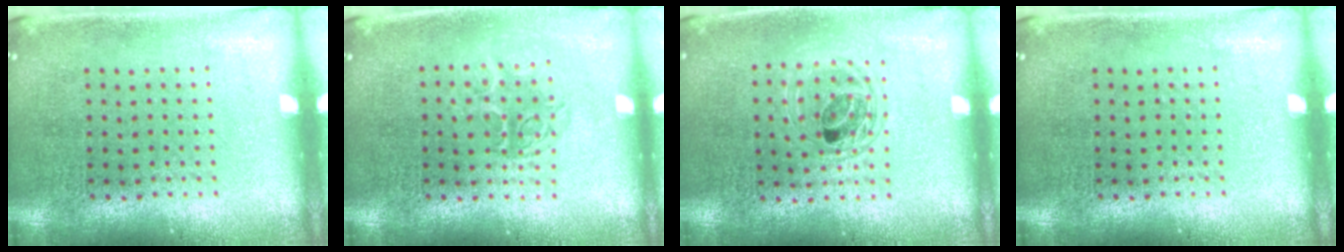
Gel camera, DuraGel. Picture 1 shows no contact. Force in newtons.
{"total": 1.4, "press": 1.1, "slide": 0.8}
{"total": 1.2, "press": 1.1, "slide": 0.5}
{"total": 0.0}